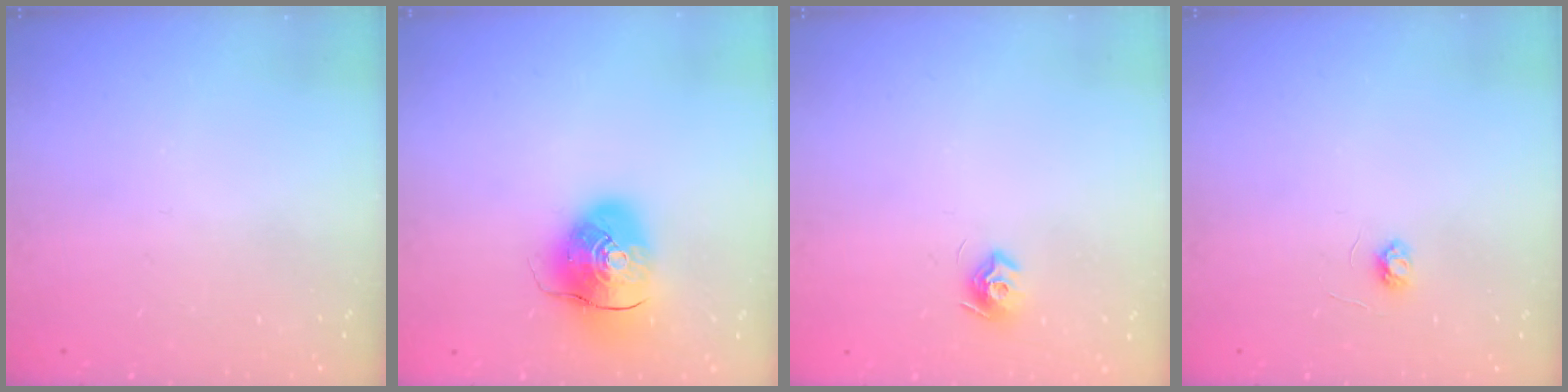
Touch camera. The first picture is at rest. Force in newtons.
{"total": 10.6, "press": 10.5, "slide": 1.8}
{"total": 7.8, "press": 7.8, "slide": 0.2}
{"total": 3.1, "press": 3.1, "slide": 0.3}